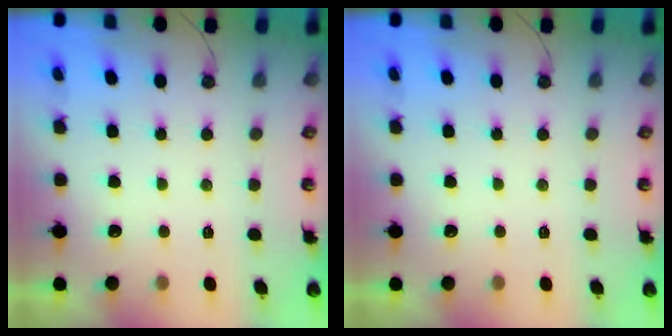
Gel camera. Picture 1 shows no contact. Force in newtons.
{"total": 0.0}